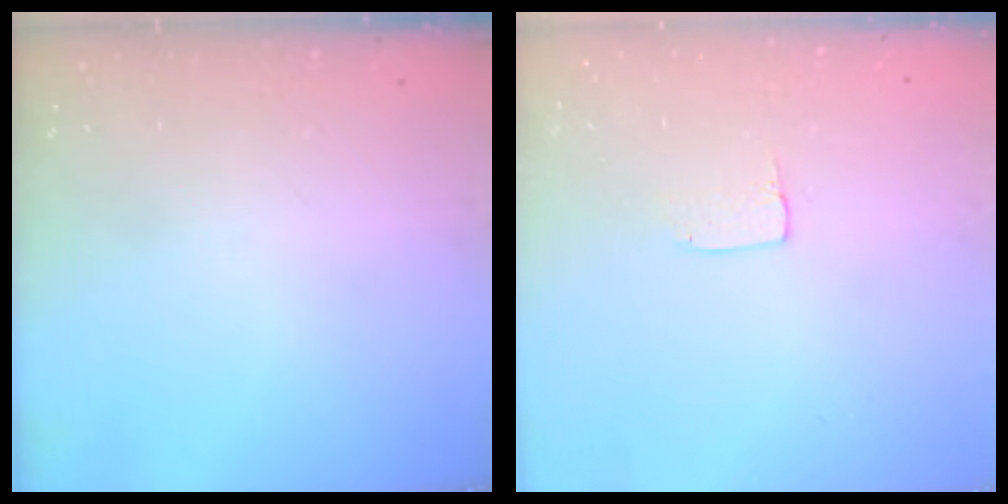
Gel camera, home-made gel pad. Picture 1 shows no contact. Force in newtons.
{"total": 3.9, "press": 3.9, "slide": 0.1}